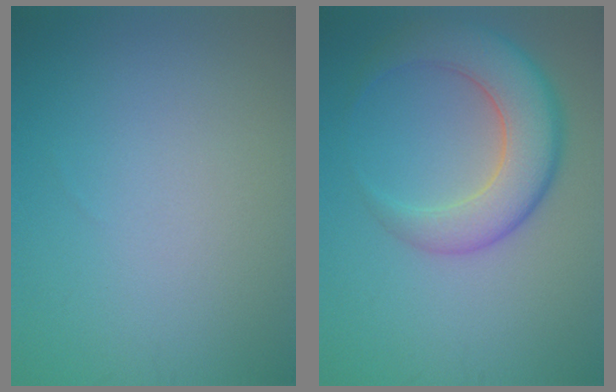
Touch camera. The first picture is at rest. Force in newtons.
{"total": 6.5, "press": 6.5, "slide": 0.2}